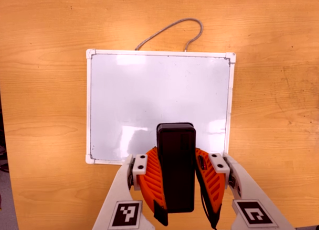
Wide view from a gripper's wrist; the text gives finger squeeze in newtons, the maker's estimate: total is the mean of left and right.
{"total": 7.9, "left": 6.8, "right": 9.0}